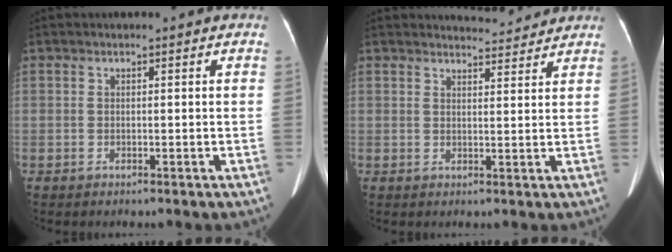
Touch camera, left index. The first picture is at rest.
{"total": 4.7, "force": [4.7, 0.5, 0.1], "torque": [-0.009, 0.006, 0.058]}